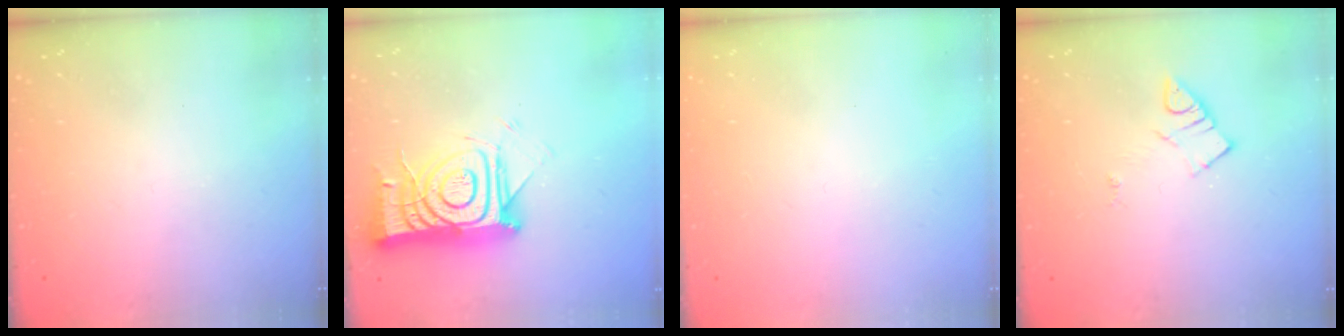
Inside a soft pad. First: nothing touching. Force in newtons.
{"total": 16.3, "press": 16.3, "slide": 1.5}
{"total": 1.6, "press": 1.6, "slide": 0.1}
{"total": 4.2, "press": 4.1, "slide": 0.6}